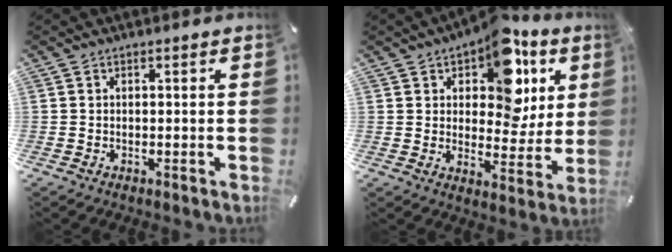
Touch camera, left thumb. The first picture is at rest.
{"total": 15.2, "force": [7.9, 9.2, 9.2], "torque": [-0.130, -0.054, 0.136]}